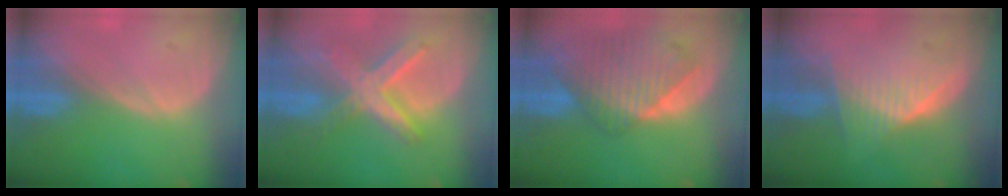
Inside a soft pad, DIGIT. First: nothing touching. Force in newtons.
{"total": 8.0, "press": 7.0, "slide": 4.0}
{"total": 9.9, "press": 8.6, "slide": 5.0}
{"total": 6.4, "press": 6.2, "slide": 1.7}